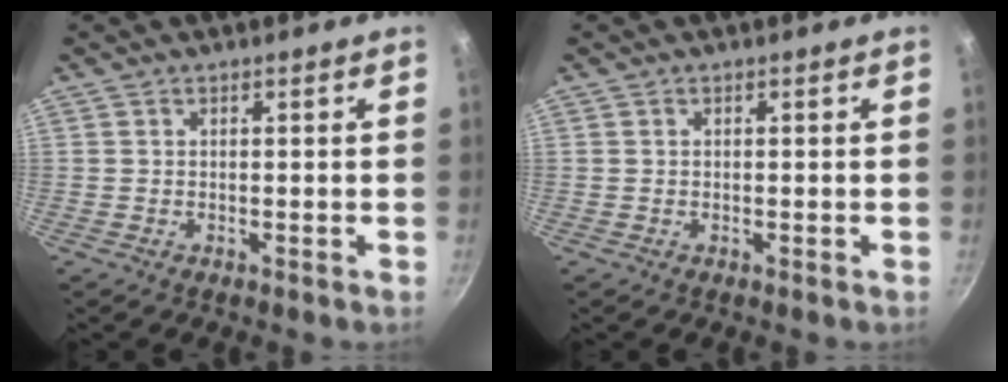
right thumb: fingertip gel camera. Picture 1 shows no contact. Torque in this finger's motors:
{"motor_torque": [0.16, 0.02, -0.40, 0.18, 0.01]}